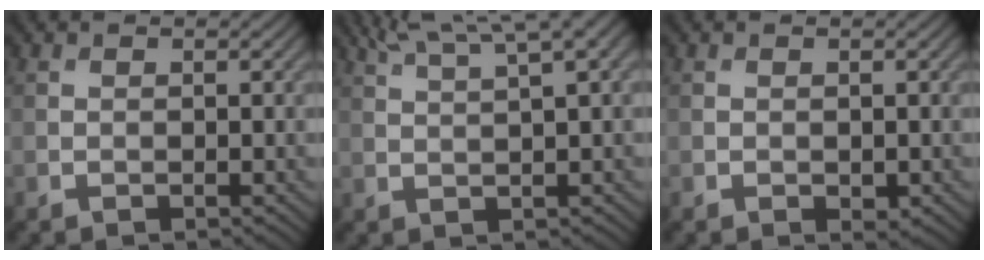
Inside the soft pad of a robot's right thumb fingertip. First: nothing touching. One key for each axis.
{"total": 7.1, "fx": 4.6, "fy": 1.1, "fz": 5.3, "tx": -0.094, "ty": 0.024, "tz": 0.074}
{"total": 0.9, "fx": -0.3, "fy": 0.6, "fz": 0.7, "tx": -0.010, "ty": -0.006, "tz": -0.002}